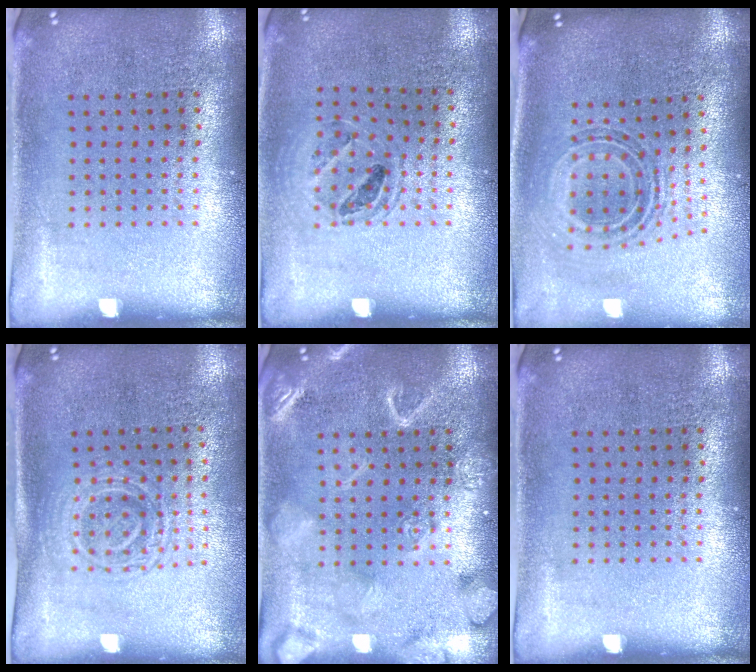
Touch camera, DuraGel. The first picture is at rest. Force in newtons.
{"total": 1.0, "press": 1.0, "slide": 0.2}
{"total": 0.9, "press": 0.8, "slide": 0.4}
{"total": 1.6, "press": 1.4, "slide": 0.7}
{"total": 4.0, "press": 4.0, "slide": 0.5}
{"total": 0.0}